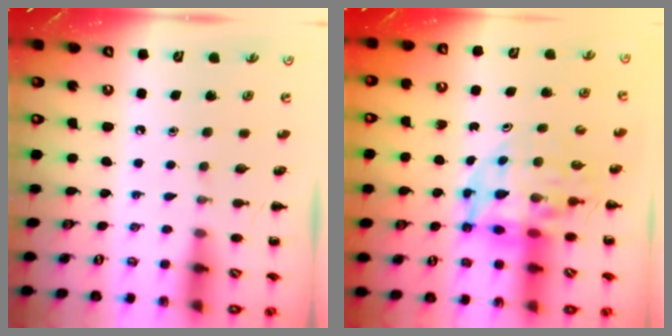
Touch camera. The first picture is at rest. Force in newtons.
{"total": 11.6, "press": 11.0, "slide": 3.7}